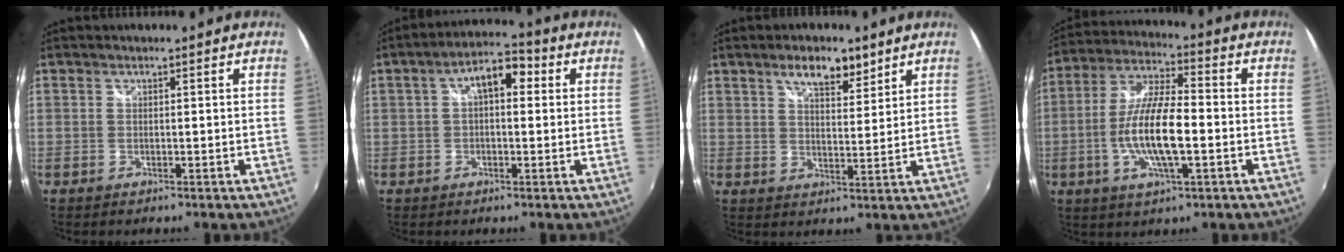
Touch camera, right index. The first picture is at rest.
{"total": 7.2, "force": [1.5, 3.7, 6.0], "torque": [-0.104, 0.022, 0.022]}
{"total": 7.0, "force": [4.8, 2.7, 4.3], "torque": [-0.066, 0.004, 0.079]}
{"total": 13.3, "force": [-2.8, 3.6, 12.5], "torque": [-0.252, -0.003, -0.053]}